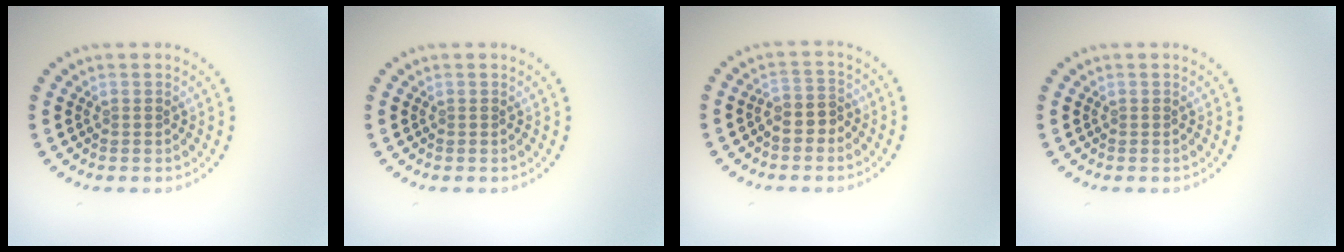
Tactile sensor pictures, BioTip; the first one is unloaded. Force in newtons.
{"total": 0.0}
{"total": 1.6, "press": 1.4, "slide": 0.7}
{"total": 0.0}